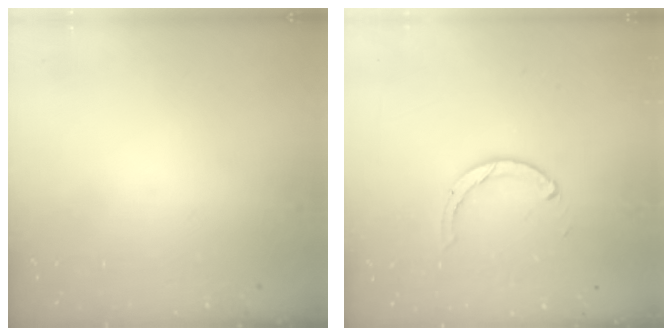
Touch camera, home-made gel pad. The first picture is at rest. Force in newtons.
{"total": 1.9, "press": 1.9, "slide": 0.2}